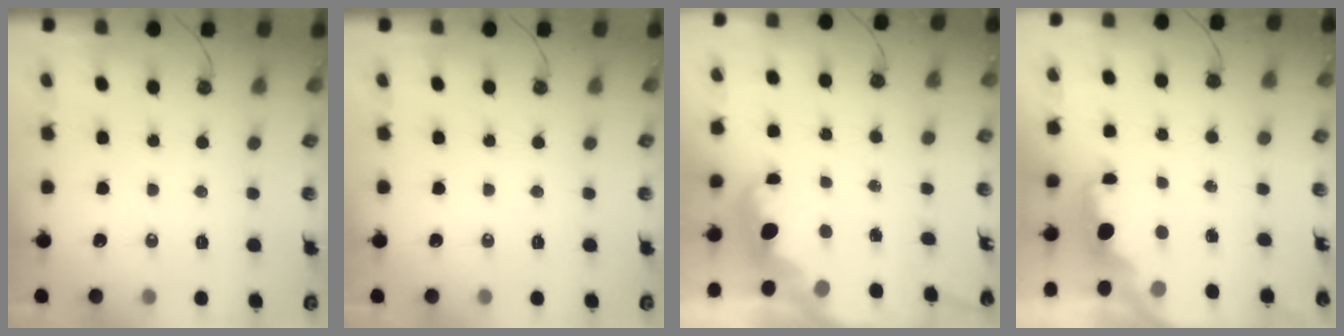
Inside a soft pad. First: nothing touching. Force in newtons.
{"total": 0.0}
{"total": 4.2, "press": 4.1, "slide": 0.5}
{"total": 2.1, "press": 2.0, "slide": 0.6}